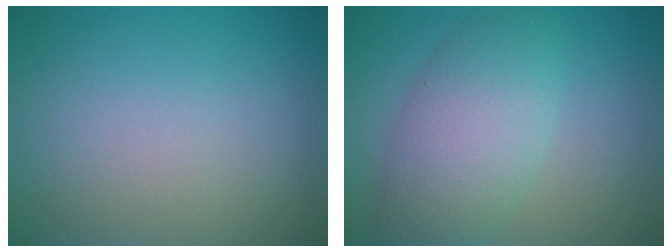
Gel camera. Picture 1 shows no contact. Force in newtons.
{"total": 6.1, "press": 6.1, "slide": 0.1}